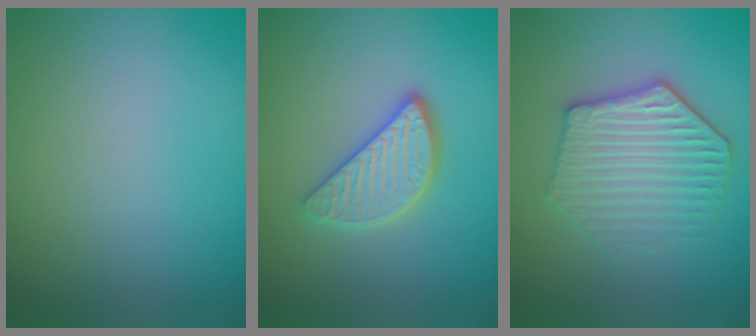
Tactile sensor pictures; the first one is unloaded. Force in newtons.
{"total": 3.5, "press": 2.9, "slide": 1.9}
{"total": 4.4, "press": 4.0, "slide": 1.8}